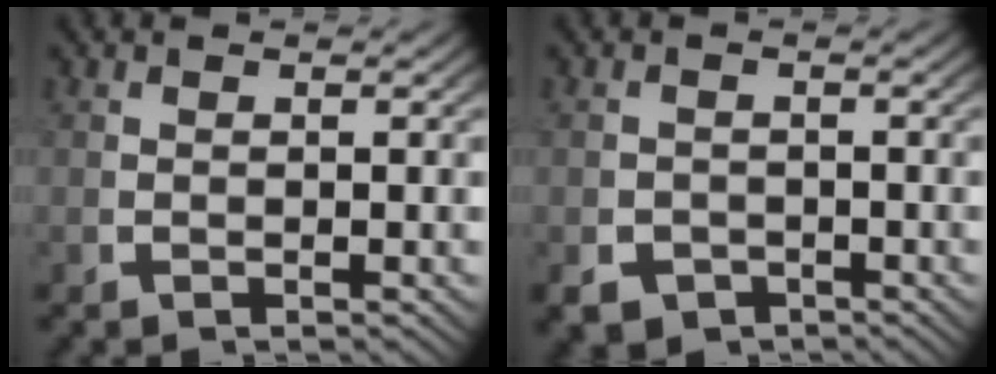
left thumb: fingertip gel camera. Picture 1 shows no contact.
{"total": 4.3, "force": [-3.0, 2.9, 1.2], "torque": [-0.023, -0.027, -0.041]}